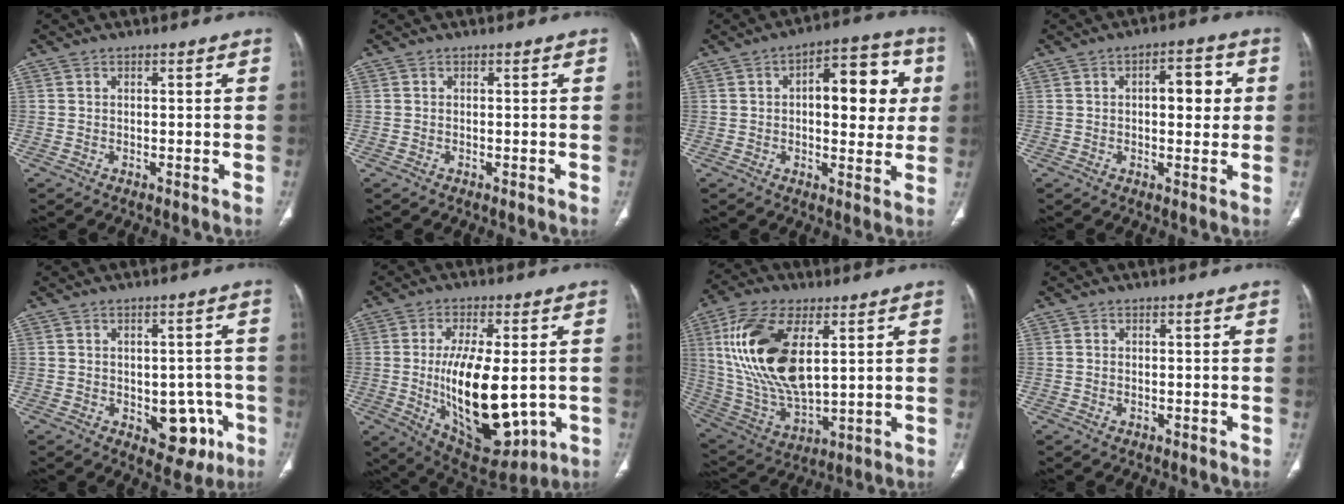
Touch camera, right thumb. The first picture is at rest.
{"total": 0.0}
{"total": 14.4, "force": [2.5, 6.9, 12.4], "torque": [-0.123, 0.016, 0.030]}
{"total": 7.1, "force": [1.1, 3.5, 6.1], "torque": [-0.060, 0.009, 0.012]}
{"total": 8.8, "force": [-2.9, 5.6, 6.2], "torque": [-0.037, 0.012, -0.025]}
{"total": 20.1, "force": [-1.9, 9.0, 17.8], "torque": [-0.281, -0.022, -0.005]}
{"total": 21.0, "force": [5.4, 10.0, 17.6], "torque": [-0.357, -0.021, 0.108]}
{"total": 0.5, "force": [-0.2, 0.3, 0.3], "torque": [-0.011, 0.002, 0.000]}